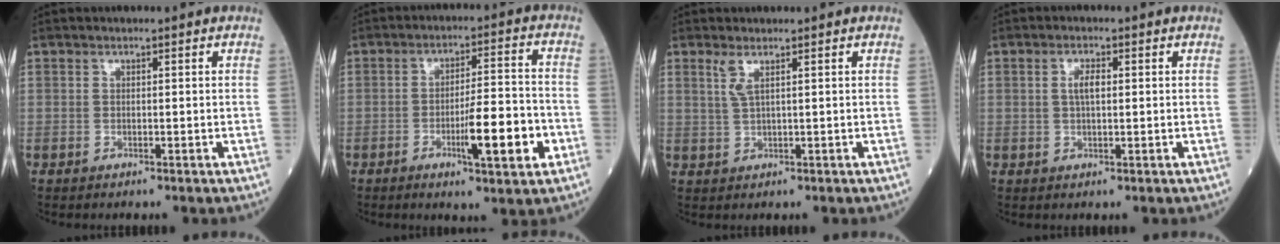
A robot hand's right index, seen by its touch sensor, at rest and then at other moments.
{"total": 9.7, "force": [-3.4, 1.0, 9.0], "torque": [-0.144, -0.001, -0.049]}
{"total": 1.9, "force": [1.1, -0.1, 1.5], "torque": [-0.041, 0.002, 0.025]}
{"total": 2.3, "force": [0.5, 0.7, 2.2], "torque": [-0.045, 0.004, 0.011]}